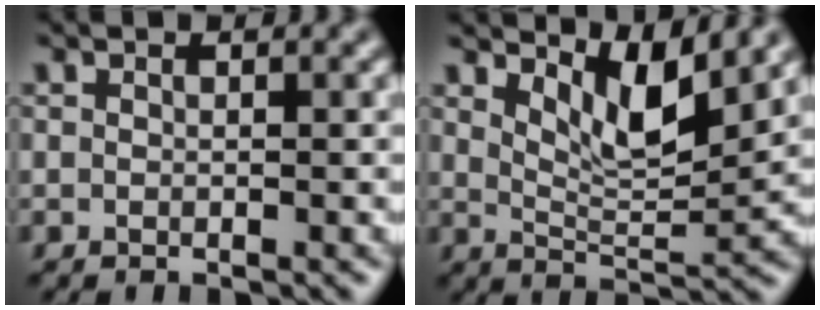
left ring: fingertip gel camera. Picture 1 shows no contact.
{"total": 5.1, "force": [3.1, 1.5, 3.7], "torque": [-0.072, -0.011, 0.053]}